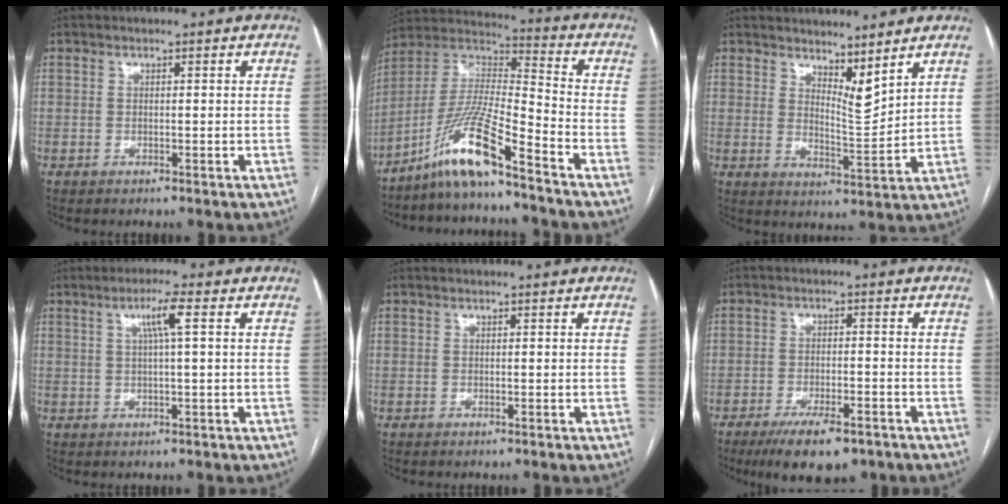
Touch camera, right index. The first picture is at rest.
{"total": 12.6, "force": [-8.8, 0.1, 8.9], "torque": [-0.189, -0.002, -0.171]}
{"total": 5.3, "force": [4.3, 1.1, 2.9], "torque": [-0.052, -0.018, 0.080]}
{"total": 4.1, "force": [1.3, -0.4, 3.9], "torque": [-0.072, 0.005, 0.024]}
{"total": 0.0}
{"total": 8.7, "force": [-6.0, 2.8, 5.7], "torque": [-0.092, -0.009, -0.094]}